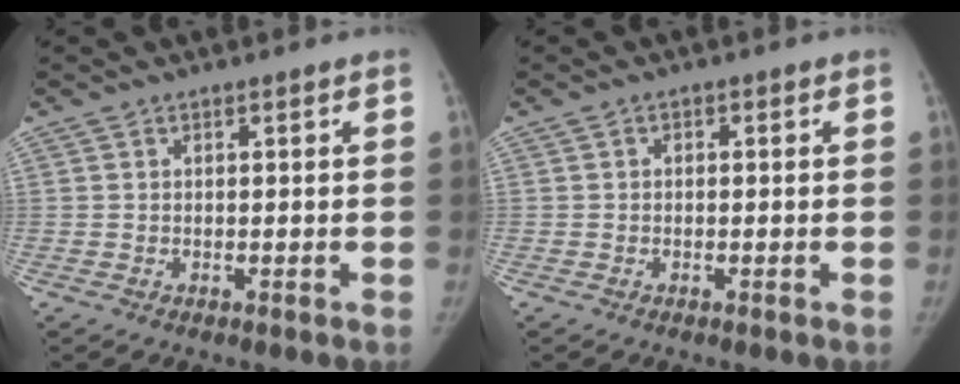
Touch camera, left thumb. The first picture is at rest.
{"total": 0.6, "force": [-0.2, 0.5, 0.2], "torque": [0.007, -0.004, -0.012]}